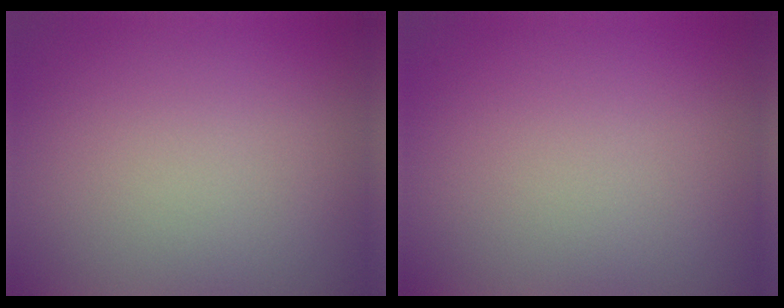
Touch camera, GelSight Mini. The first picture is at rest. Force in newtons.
{"total": 0.0}